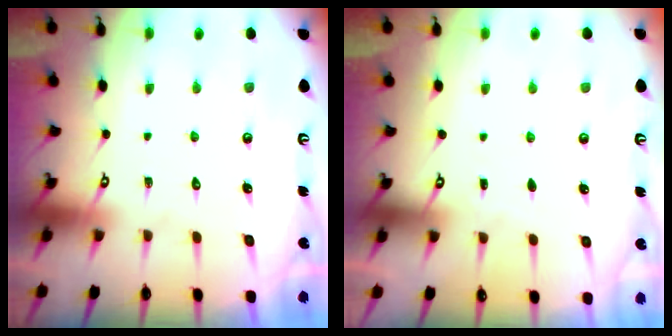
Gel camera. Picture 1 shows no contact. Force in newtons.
{"total": 2.1, "press": 2.1, "slide": 0.4}